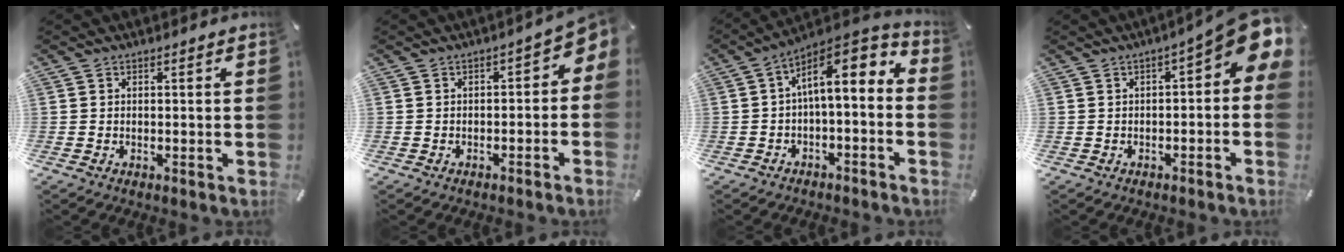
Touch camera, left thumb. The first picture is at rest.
{"total": 3.8, "force": [-0.4, 2.3, 2.9], "torque": [-0.042, -0.002, -0.014]}
{"total": 11.0, "force": [2.1, 5.0, 9.6], "torque": [-0.146, -0.012, 0.035]}
{"total": 8.9, "force": [3.0, 3.3, 7.7], "torque": [-0.096, -0.031, 0.048]}